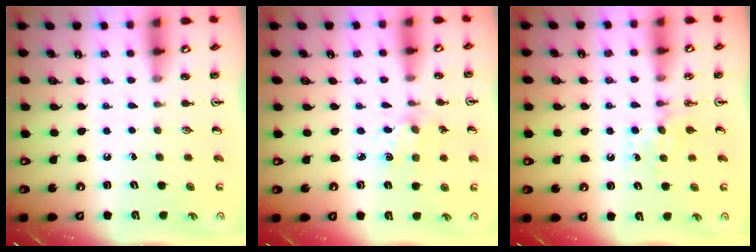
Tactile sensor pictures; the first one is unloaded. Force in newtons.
{"total": 2.7, "press": 2.6, "slide": 0.4}
{"total": 5.1, "press": 5.0, "slide": 0.6}